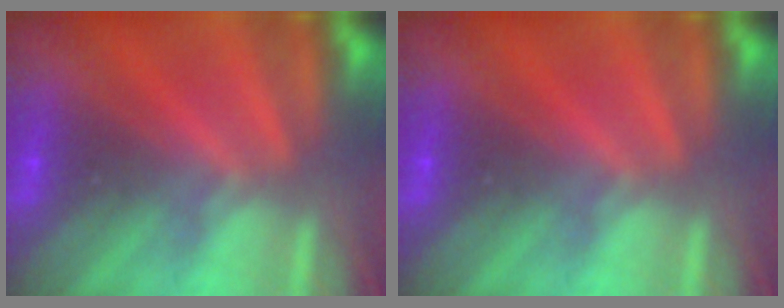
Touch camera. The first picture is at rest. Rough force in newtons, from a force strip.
{"total": 0.0}